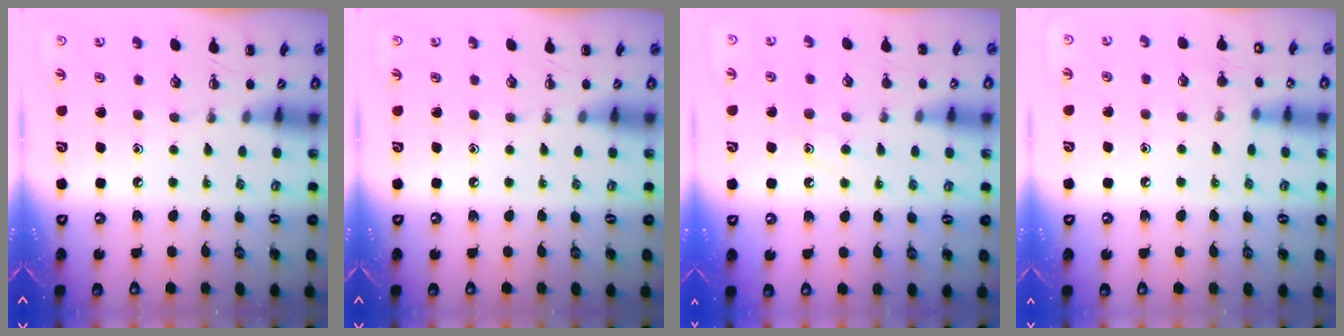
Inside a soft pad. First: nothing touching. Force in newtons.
{"total": 0.0}
{"total": 8.9, "press": 8.9, "slide": 1.1}
{"total": 8.9, "press": 8.7, "slide": 2.0}